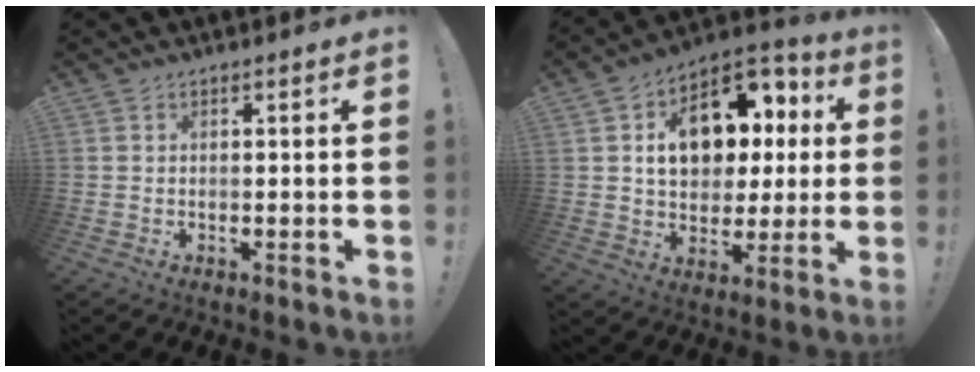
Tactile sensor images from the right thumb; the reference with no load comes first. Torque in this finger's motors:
{"motor_torque": [-0.03, 1.30, 0.73, -0.37, 0.59]}